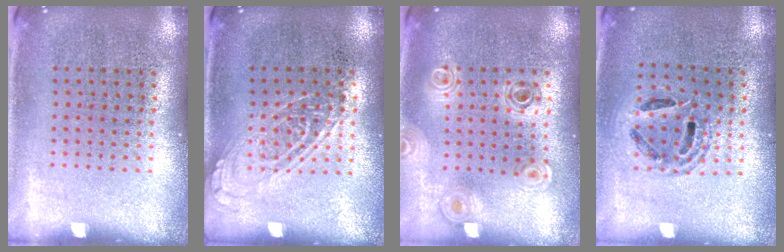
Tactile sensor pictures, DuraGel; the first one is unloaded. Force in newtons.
{"total": 1.3, "press": 1.2, "slide": 0.6}
{"total": 1.0, "press": 0.9, "slide": 0.2}
{"total": 1.3, "press": 1.1, "slide": 0.6}